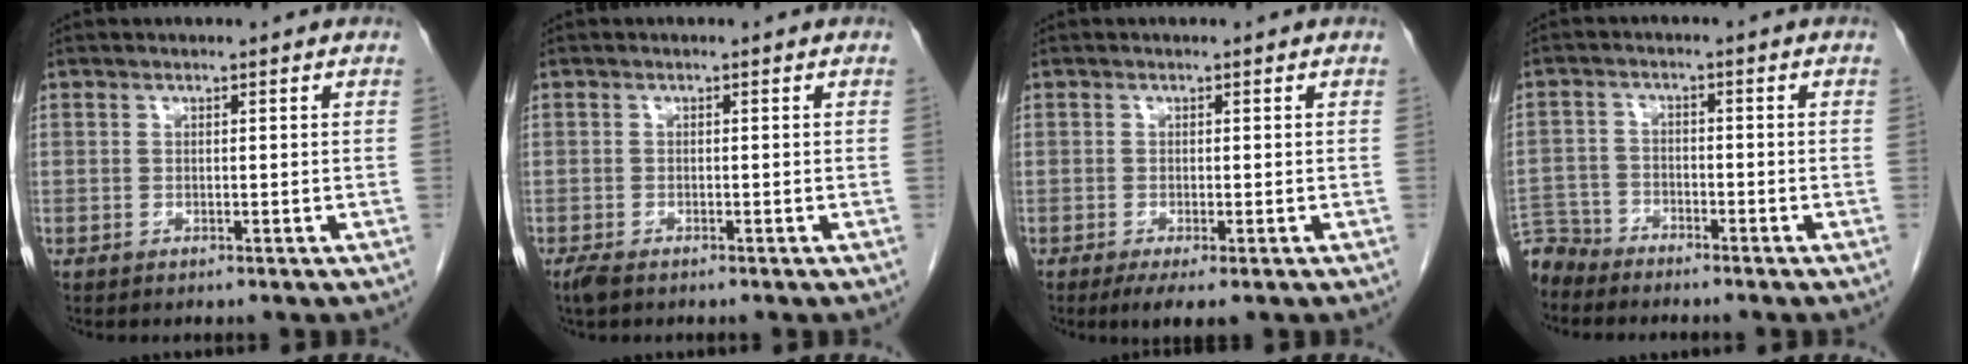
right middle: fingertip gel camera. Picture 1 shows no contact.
{"total": 1.9, "force": [-1.4, 0.6, 1.1], "torque": [-0.028, -0.005, -0.024]}
{"total": 3.1, "force": [-1.8, 0.5, 2.5], "torque": [-0.039, -0.011, -0.026]}
{"total": 5.3, "force": [-5.1, 1.4, -0.4], "torque": [0.017, -0.005, -0.101]}